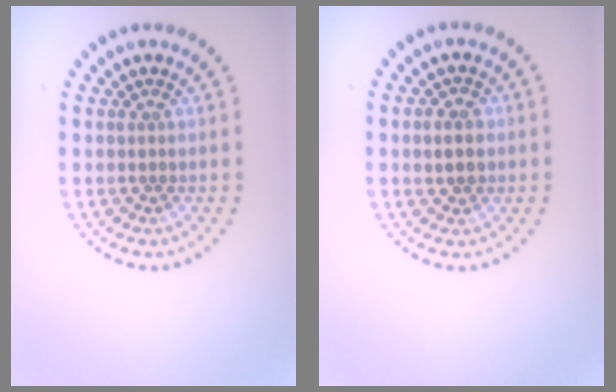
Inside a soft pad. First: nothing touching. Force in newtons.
{"total": 2.4, "press": 2.4, "slide": 0.2}